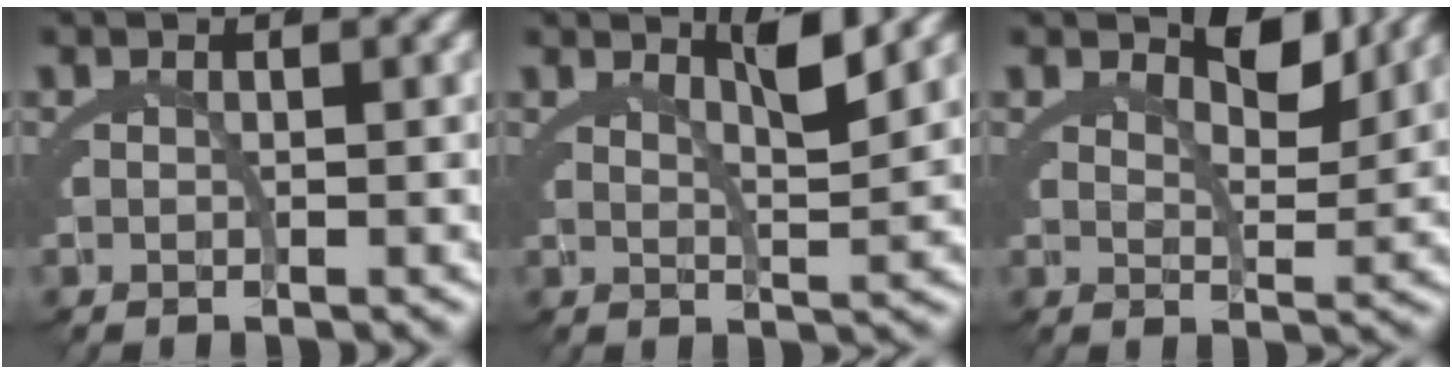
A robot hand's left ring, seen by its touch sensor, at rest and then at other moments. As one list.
[{"total": 2.5, "force": [1.8, -1.2, 1.2], "torque": [-0.020, -0.007, 0.042]}, {"total": 3.5, "force": [2.7, 1.1, 1.9], "torque": [-0.030, -0.012, 0.054]}]